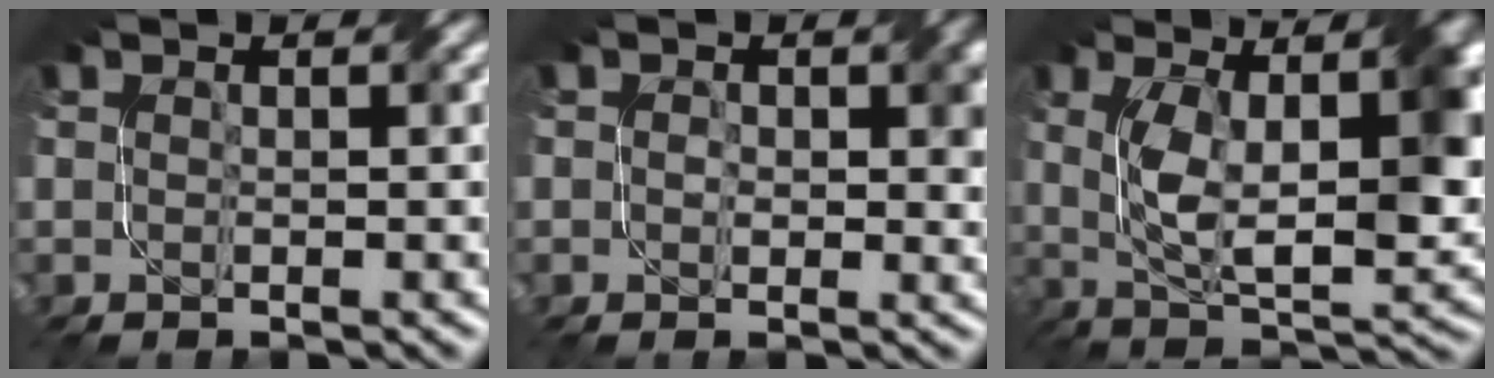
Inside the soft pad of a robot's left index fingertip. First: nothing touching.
{"total": 3.0, "force": [0.5, 2.0, 2.2], "torque": [-0.027, -0.003, 0.003]}
{"total": 10.1, "force": [1.6, 4.1, 9.1], "torque": [-0.162, -0.007, 0.032]}